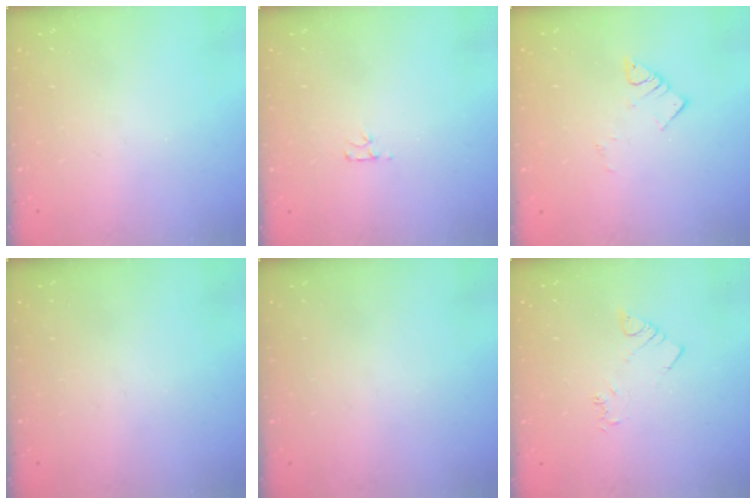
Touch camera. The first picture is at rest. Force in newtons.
{"total": 3.1, "press": 3.1, "slide": 0.4}
{"total": 3.4, "press": 3.4, "slide": 0.3}
{"total": 0.0}
{"total": 0.0}
{"total": 2.3, "press": 2.3, "slide": 0.3}